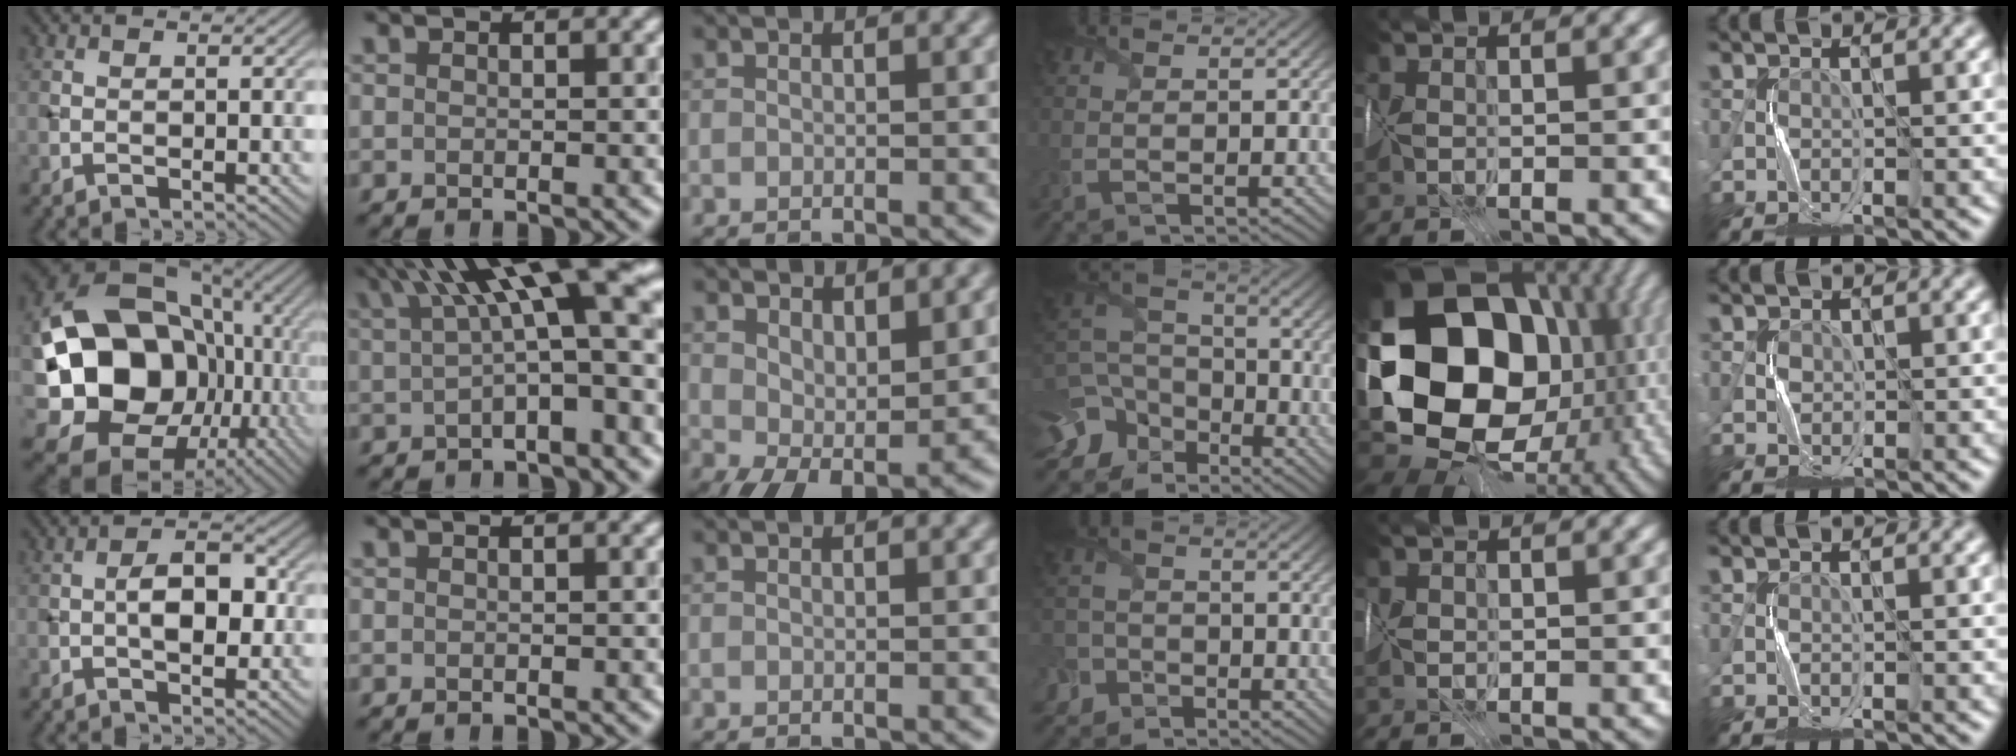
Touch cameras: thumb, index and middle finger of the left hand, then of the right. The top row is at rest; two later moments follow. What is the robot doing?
{"motion": "fold", "object": "map"}